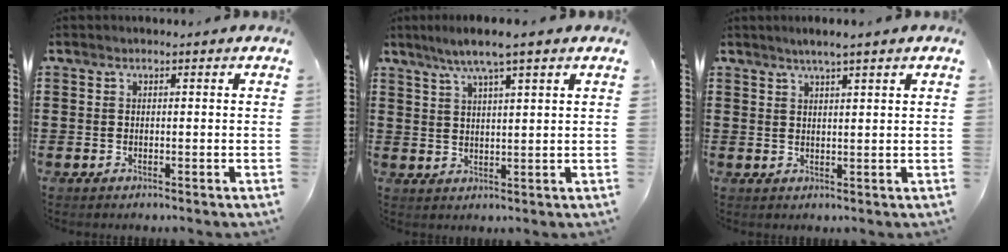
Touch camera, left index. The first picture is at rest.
{"total": 5.4, "force": [3.9, -0.2, 3.7], "torque": [-0.080, -0.005, 0.068]}
{"total": 2.3, "force": [1.8, -0.4, 1.4], "torque": [-0.030, 0.002, 0.033]}